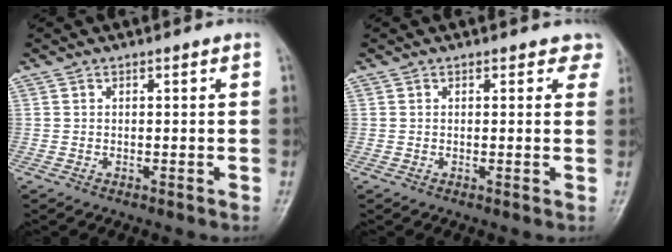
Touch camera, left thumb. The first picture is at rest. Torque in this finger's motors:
{"motor_torque": [-0.02, 0.02, -0.09, 0.16, 0.01]}